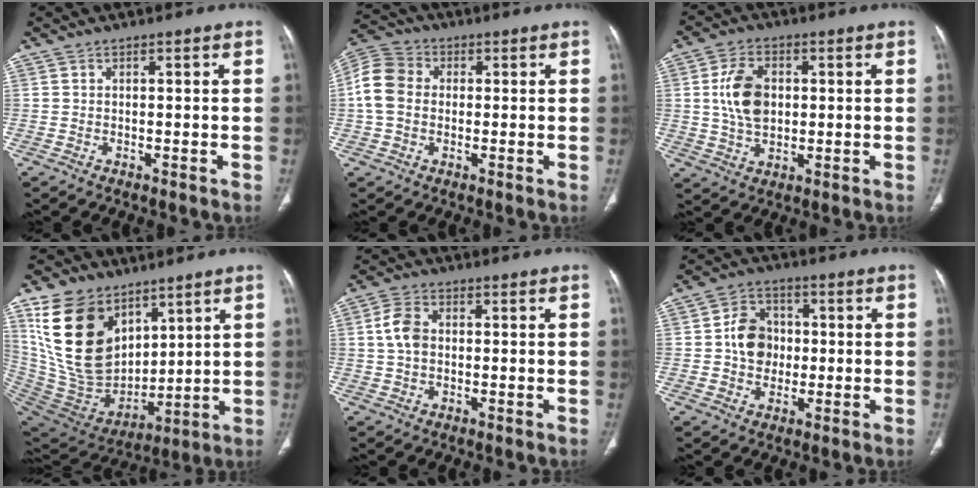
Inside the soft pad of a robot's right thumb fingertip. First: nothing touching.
{"total": 8.5, "force": [0.2, 6.8, 5.2], "torque": [-0.104, 0.023, -0.008]}
{"total": 9.5, "force": [1.2, 6.3, 6.9], "torque": [-0.117, -0.001, 0.026]}
{"total": 21.7, "force": [10.3, 14.4, 12.7], "torque": [-0.214, -0.042, 0.214]}
{"total": 5.2, "force": [0.4, 3.6, 3.7], "torque": [-0.074, 0.011, 0.006]}
{"total": 8.4, "force": [0.0, 7.1, 4.6], "torque": [-0.047, 0.015, -0.006]}